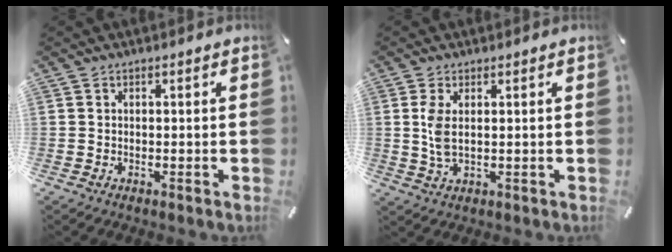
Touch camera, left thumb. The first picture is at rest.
{"total": 5.0, "force": [0.8, 1.9, 4.6], "torque": [-0.105, 0.000, 0.010]}